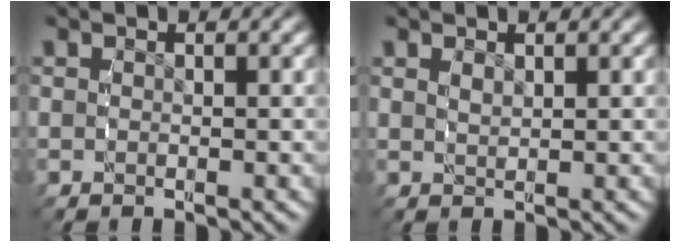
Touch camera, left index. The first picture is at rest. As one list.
[{"total": 0.9, "force": [0.6, -0.5, 0.4], "torque": [-0.006, -0.006, 0.021]}]